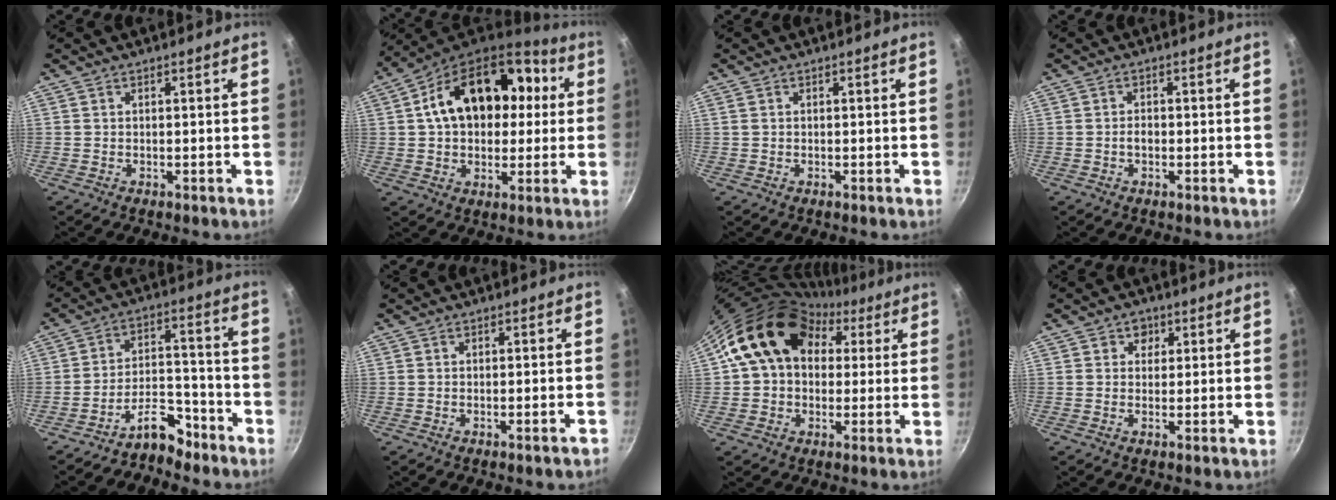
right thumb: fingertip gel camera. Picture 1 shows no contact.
{"total": 22.1, "force": [4.0, 15.2, 15.6], "torque": [-0.231, 0.038, 0.051]}
{"total": 0.6, "force": [0.3, 0.4, 0.3], "torque": [-0.007, 0.002, 0.006]}
{"total": 1.5, "force": [-0.4, 1.0, 1.1], "torque": [-0.015, 0.008, -0.007]}
{"total": 8.3, "force": [-6.6, 3.9, 3.3], "torque": [-0.029, 0.078, -0.113]}
{"total": 1.7, "force": [-1.2, 0.2, 1.3], "torque": [-0.019, 0.013, -0.015]}
{"total": 15.8, "force": [4.5, 12.1, 9.1], "torque": [-0.114, 0.025, 0.063]}
{"total": 2.7, "force": [0.9, 2.5, 0.8], "torque": [0.010, -0.004, 0.008]}